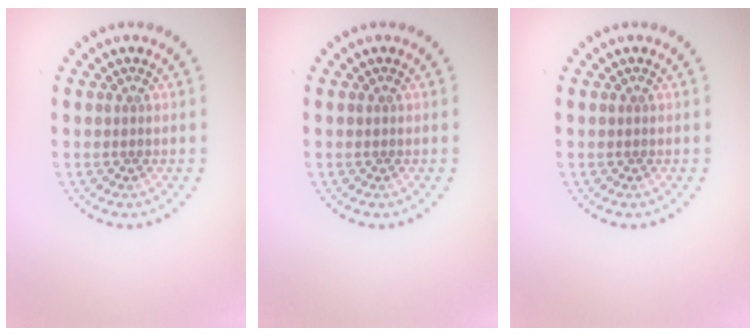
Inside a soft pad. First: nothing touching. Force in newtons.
{"total": 0.0}
{"total": 0.0}